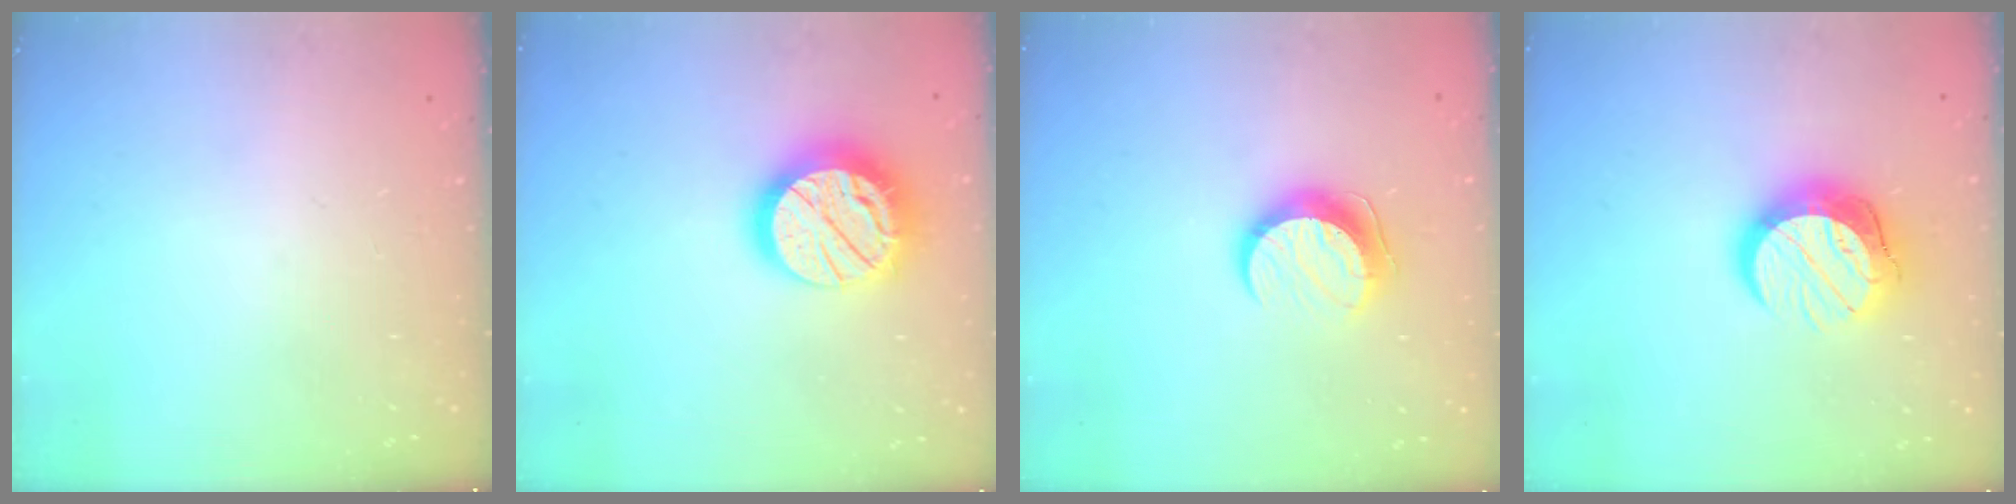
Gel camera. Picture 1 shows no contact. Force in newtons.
{"total": 18.4, "press": 18.3, "slide": 1.4}
{"total": 9.7, "press": 9.7, "slide": 1.0}
{"total": 13.6, "press": 13.6, "slide": 1.2}